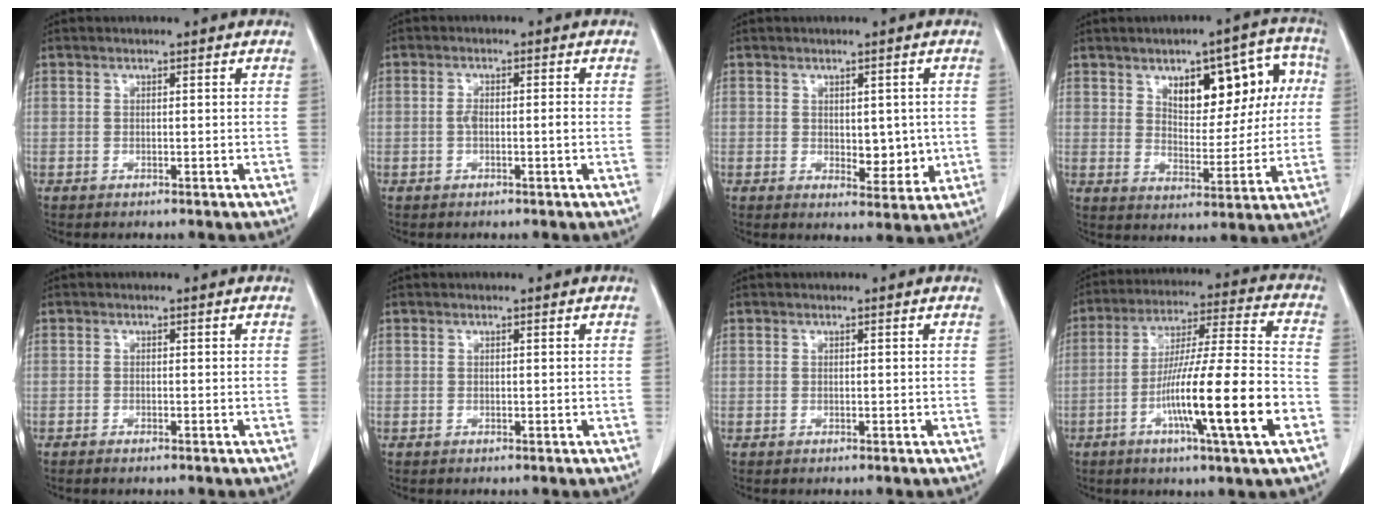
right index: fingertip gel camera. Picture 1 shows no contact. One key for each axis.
{"total": 2.4, "fx": -0.4, "fy": 0.6, "fz": 2.3, "tx": -0.047, "ty": 0.004, "tz": -0.006}
{"total": 5.1, "fx": 0.0, "fy": 2.7, "fz": 4.3, "tx": -0.052, "ty": -0.009, "tz": 0.009}
{"total": 12.6, "fx": 4.2, "fy": 6.1, "fz": 10.2, "tx": -0.121, "ty": 0.034, "tz": 0.064}
{"total": 0.9, "fx": -0.8, "fy": 0.1, "fz": 0.5, "tx": -0.013, "ty": -0.002, "tz": -0.011}
{"total": 0.0}
{"total": 0.0}
{"total": 18.0, "fx": -6.1, "fy": 0.0, "fz": 16.9, "tx": -0.286, "ty": -0.009, "tz": -0.104}